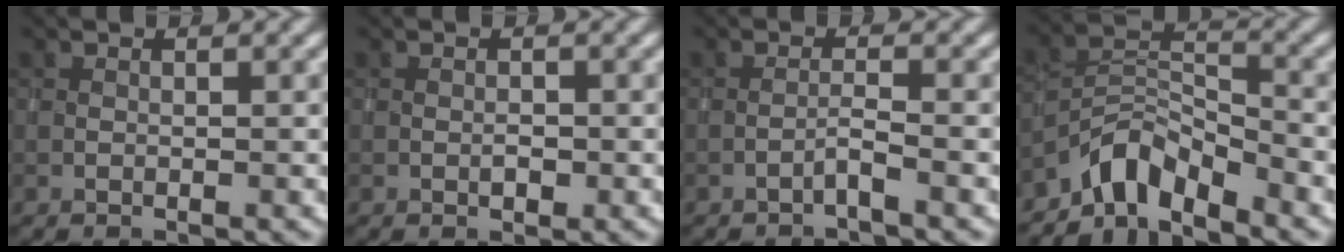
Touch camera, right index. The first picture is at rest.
{"total": 0.7, "force": [-0.2, 0.4, 0.6], "torque": [-0.008, 0.002, -0.004]}
{"total": 1.0, "force": [-0.8, -0.2, 0.7], "torque": [-0.013, 0.011, -0.020]}
{"total": 5.0, "force": [-4.2, 1.6, 2.1], "torque": [-0.028, 0.002, -0.091]}